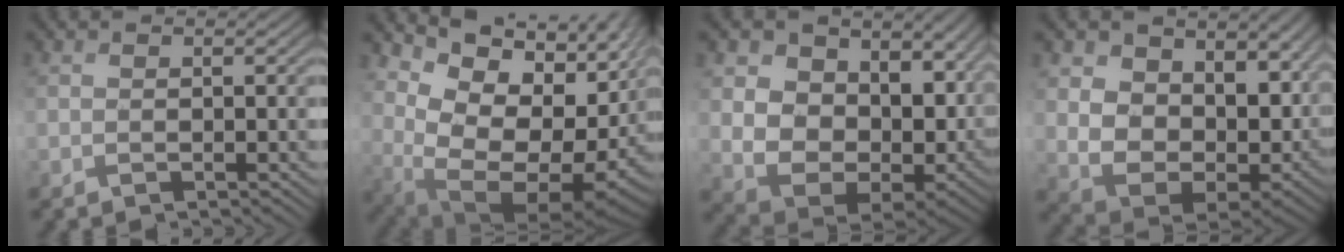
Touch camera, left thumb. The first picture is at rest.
{"total": 16.6, "force": [0.4, 10.6, 12.8], "torque": [-0.217, -0.038, 0.065]}
{"total": 15.4, "force": [2.3, 10.5, 11.1], "torque": [-0.214, -0.029, 0.066]}
{"total": 14.5, "force": [3.2, 9.2, 10.8], "torque": [-0.228, -0.019, 0.067]}